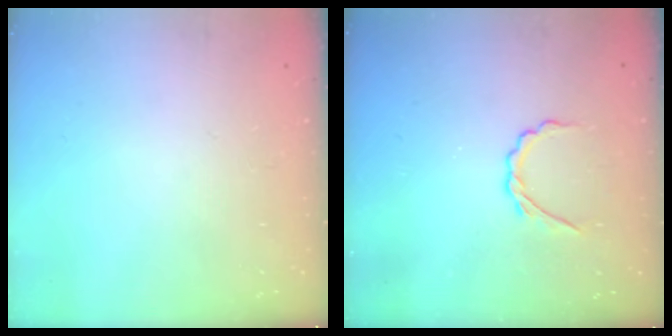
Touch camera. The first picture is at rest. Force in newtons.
{"total": 2.7, "press": 2.6, "slide": 0.8}